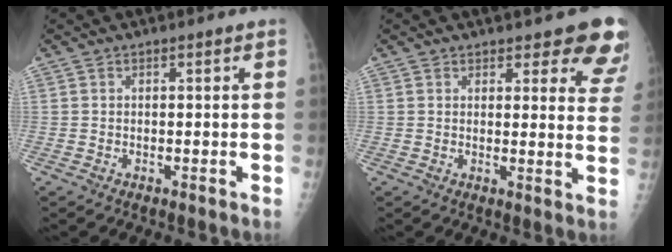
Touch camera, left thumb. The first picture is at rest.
{"total": 9.7, "force": [8.4, 3.7, 3.1], "torque": [0.016, -0.050, 0.068]}